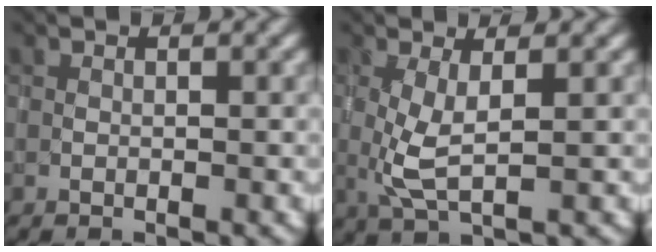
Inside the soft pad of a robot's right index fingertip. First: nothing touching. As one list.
[{"total": 3.5, "force": [0.3, 1.0, 3.3], "torque": [-0.076, -0.005, 0.009]}]